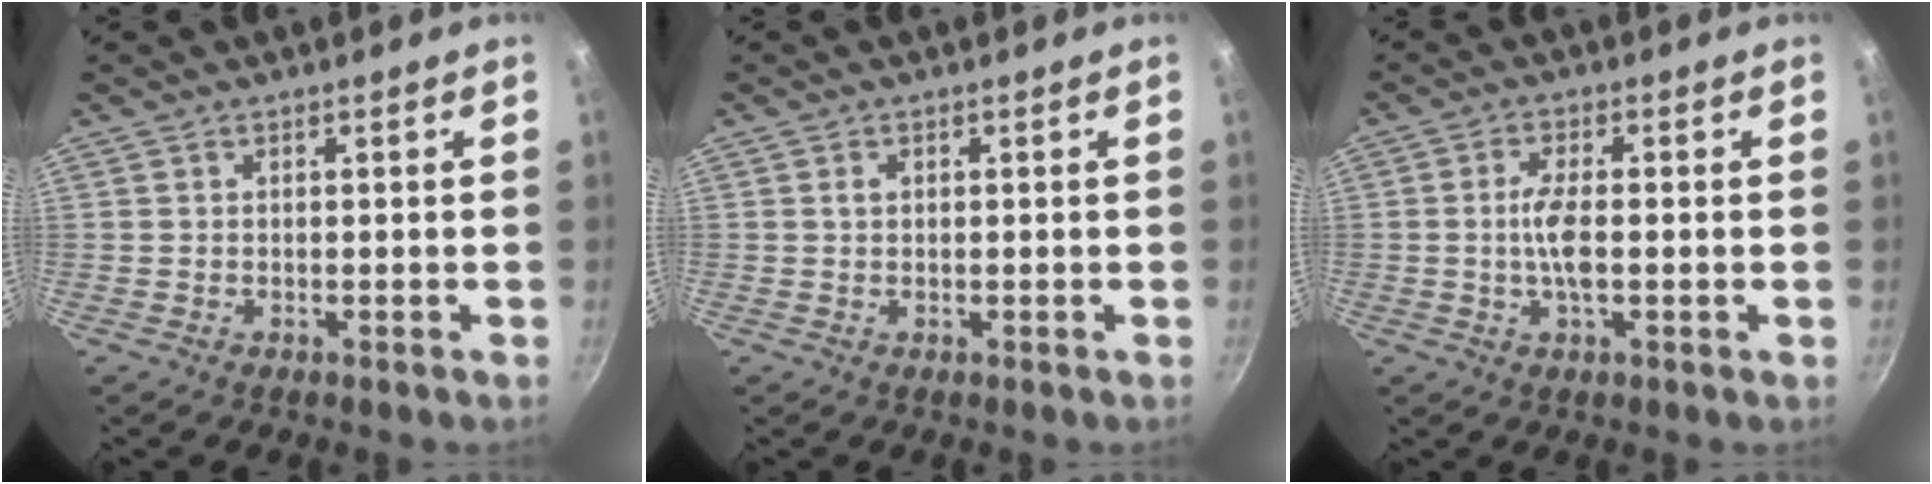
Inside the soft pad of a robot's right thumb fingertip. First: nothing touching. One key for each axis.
{"total": 1.1, "fx": 0.3, "fy": 0.8, "fz": 0.7, "tx": -0.010, "ty": 0.003, "tz": 0.005}
{"total": 5.5, "fx": -0.5, "fy": 1.7, "fz": 5.2, "tx": -0.107, "ty": 0.002, "tz": -0.014}